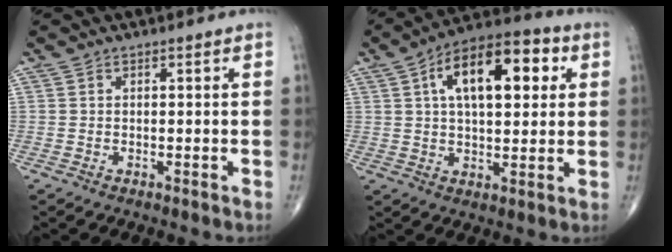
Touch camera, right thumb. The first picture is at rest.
{"total": 16.8, "force": [4.8, 8.0, 13.9], "torque": [-0.196, 0.017, 0.068]}